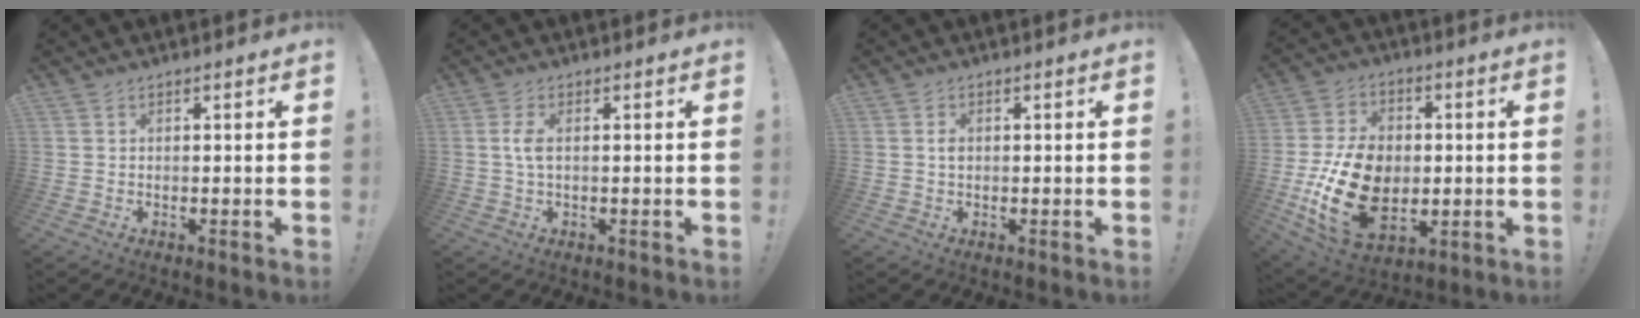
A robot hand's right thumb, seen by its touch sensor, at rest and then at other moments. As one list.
[{"total": 3.3, "force": [0.2, 1.2, 3.1], "torque": [-0.070, 0.004, 0.001]}, {"total": 1.4, "force": [0.0, 1.1, 0.9], "torque": [-0.014, 0.002, -0.001]}, {"total": 21.4, "force": [-3.0, 15.1, 14.9], "torque": [-0.266, 0.014, -0.038]}]